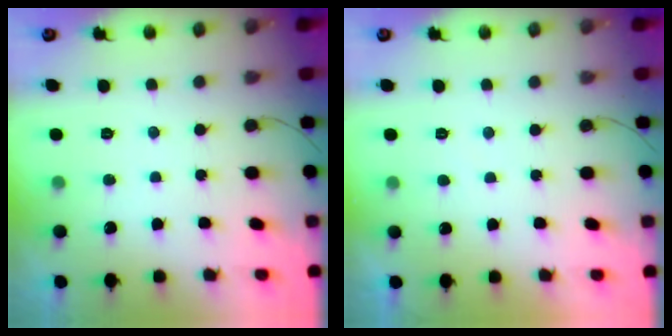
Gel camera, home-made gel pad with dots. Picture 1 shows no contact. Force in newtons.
{"total": 0.8, "press": 0.6, "slide": 0.4}